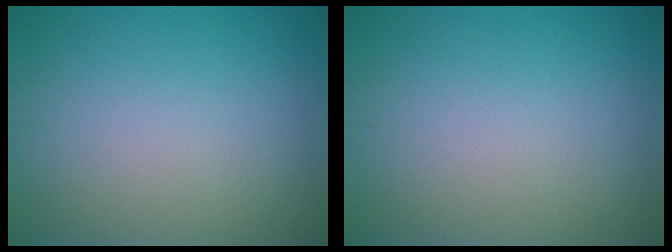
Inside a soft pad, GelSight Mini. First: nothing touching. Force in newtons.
{"total": 0.0}